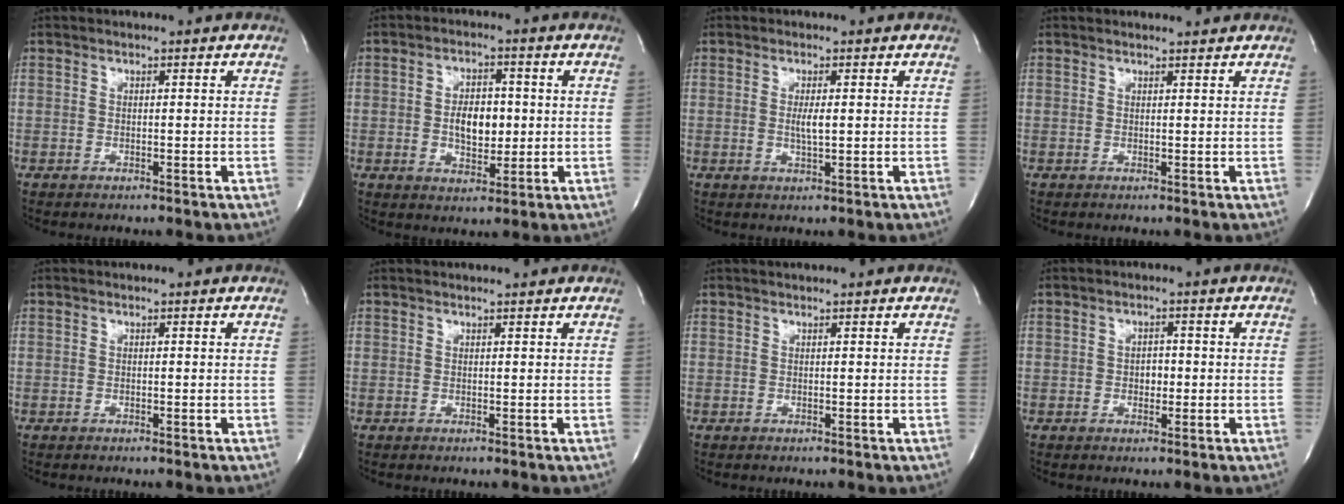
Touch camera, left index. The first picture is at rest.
{"total": 6.1, "force": [-0.1, 3.4, 5.1], "torque": [-0.088, 0.002, 0.002]}
{"total": 2.2, "force": [0.1, 0.3, 2.2], "torque": [-0.046, -0.005, 0.002]}
{"total": 1.8, "force": [1.8, 0.2, 0.2], "torque": [-0.010, 0.003, 0.023]}
{"total": 0.0}
{"total": 1.1, "force": [1.1, 0.0, 0.2], "torque": [-0.007, 0.003, 0.017]}
{"total": 1.5, "force": [1.4, 0.0, 0.6], "torque": [-0.008, 0.014, 0.022]}
{"total": 2.0, "force": [-0.3, 1.4, 1.5], "torque": [-0.021, 0.002, -0.005]}